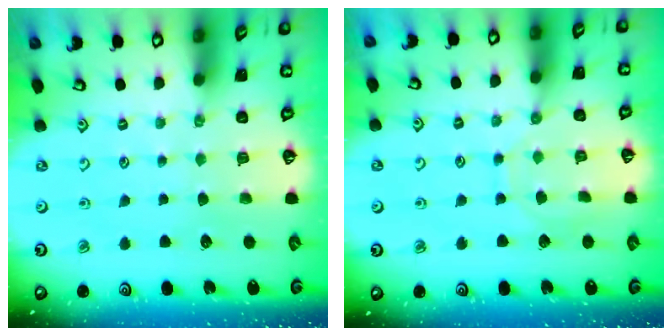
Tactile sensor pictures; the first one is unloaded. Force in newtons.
{"total": 8.9, "press": 8.9, "slide": 0.6}